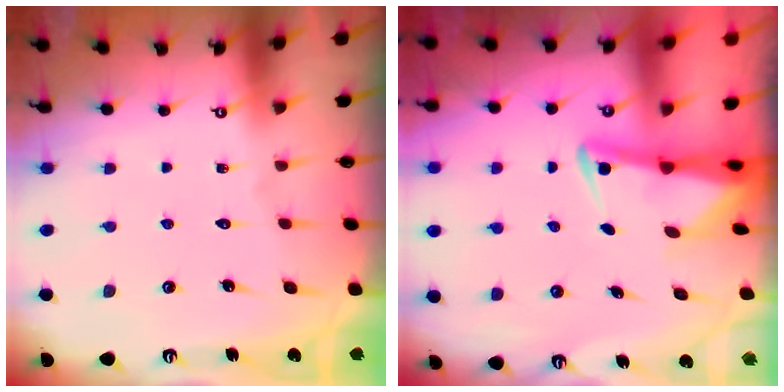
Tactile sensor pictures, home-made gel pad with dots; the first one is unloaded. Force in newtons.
{"total": 2.8, "press": 2.7, "slide": 0.6}